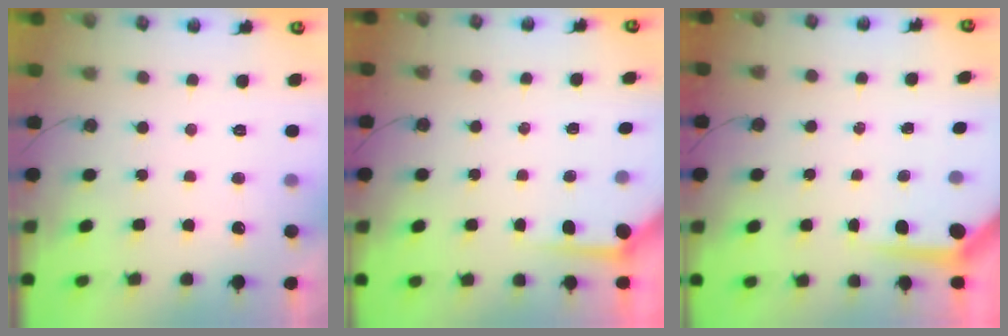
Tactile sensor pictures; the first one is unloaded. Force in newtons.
{"total": 3.5, "press": 3.5, "slide": 0.3}
{"total": 4.6, "press": 4.6, "slide": 0.3}